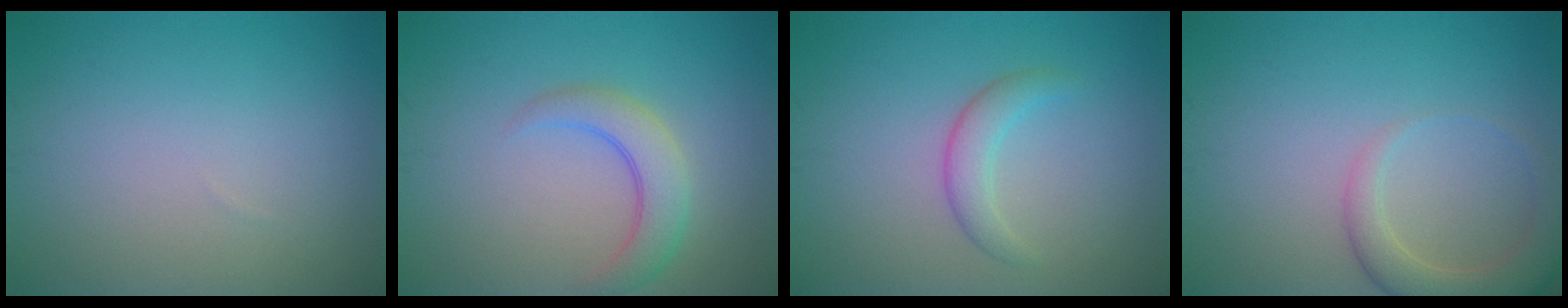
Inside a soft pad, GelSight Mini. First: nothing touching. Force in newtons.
{"total": 3.4, "press": 3.4, "slide": 0.3}
{"total": 2.1, "press": 2.1, "slide": 0.2}
{"total": 3.8, "press": 3.8, "slide": 0.4}